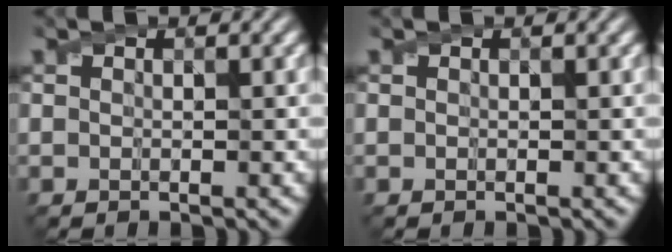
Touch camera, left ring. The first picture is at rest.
{"total": 0.0}